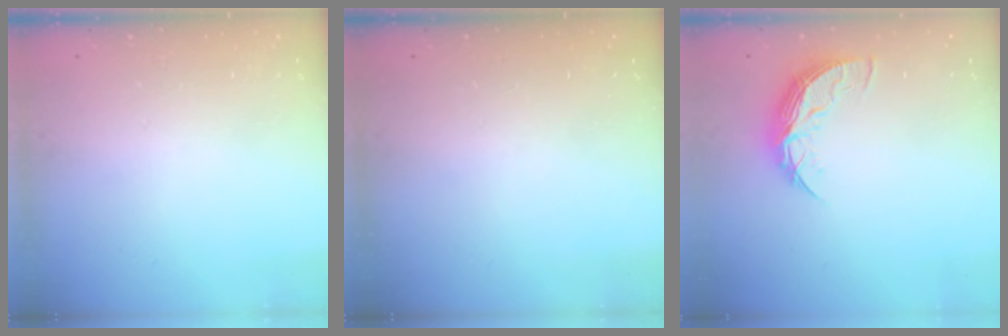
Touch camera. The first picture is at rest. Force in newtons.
{"total": 0.0}
{"total": 8.3, "press": 8.3, "slide": 0.7}